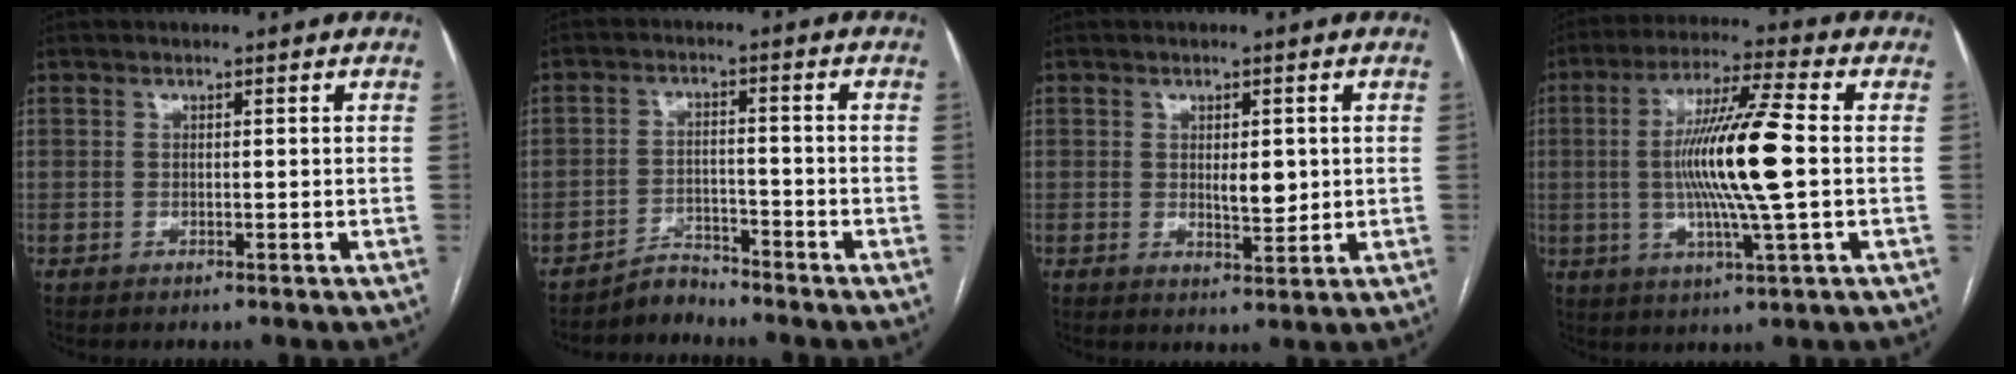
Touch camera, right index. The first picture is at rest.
{"total": 3.4, "force": [-3.3, 0.6, -0.7], "torque": [0.019, -0.004, -0.058]}
{"total": 3.5, "force": [0.4, 1.4, 3.2], "torque": [-0.049, -0.006, 0.011]}
{"total": 14.0, "force": [-0.1, 0.1, 14.0], "torque": [-0.264, 0.000, -0.006]}